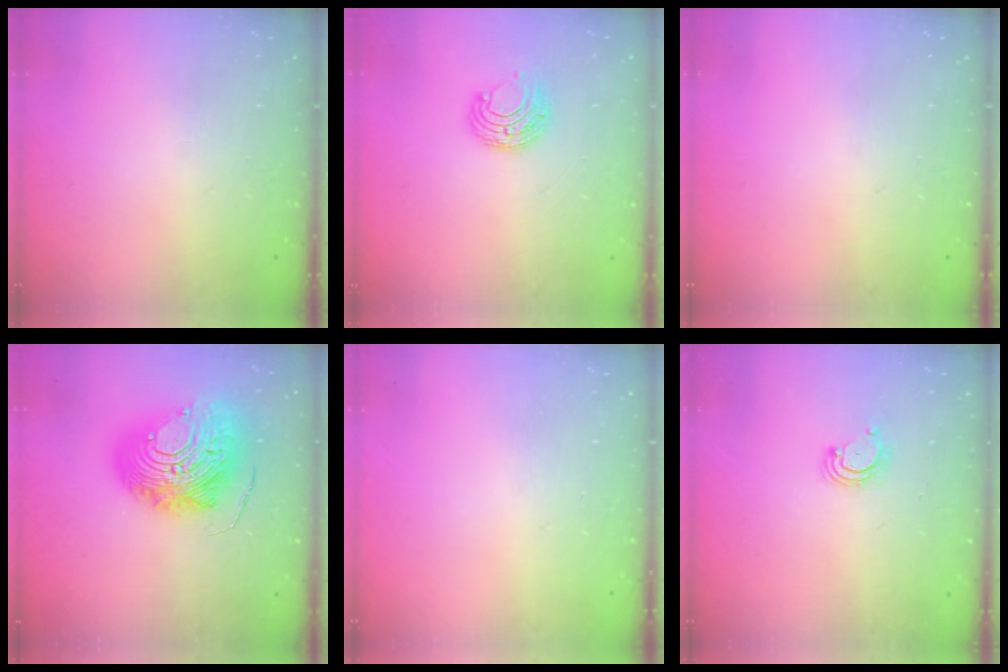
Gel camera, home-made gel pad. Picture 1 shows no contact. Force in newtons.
{"total": 7.5, "press": 7.5, "slide": 0.7}
{"total": 0.0}
{"total": 20.1, "press": 20.0, "slide": 2.0}
{"total": 0.0}
{"total": 3.1, "press": 3.0, "slide": 0.4}